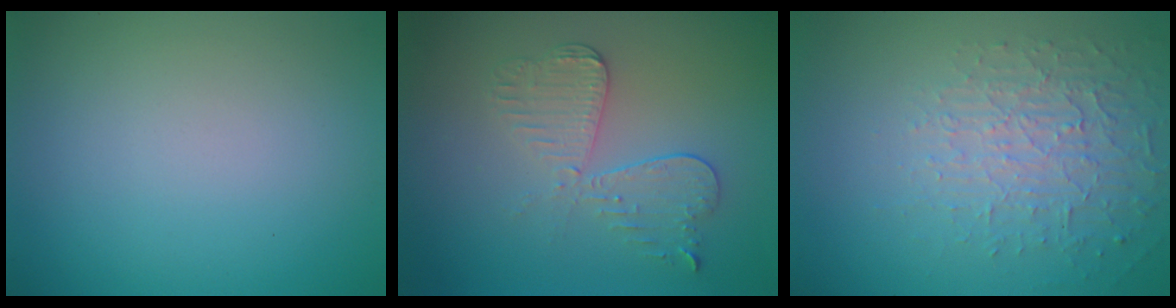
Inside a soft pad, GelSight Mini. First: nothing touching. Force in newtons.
{"total": 3.7, "press": 3.1, "slide": 1.9}
{"total": 3.9, "press": 3.0, "slide": 2.6}